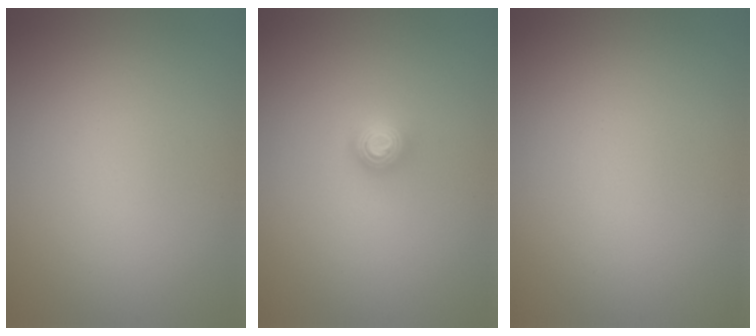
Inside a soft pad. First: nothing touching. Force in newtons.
{"total": 1.2, "press": 1.2, "slide": 0.3}
{"total": 0.0}